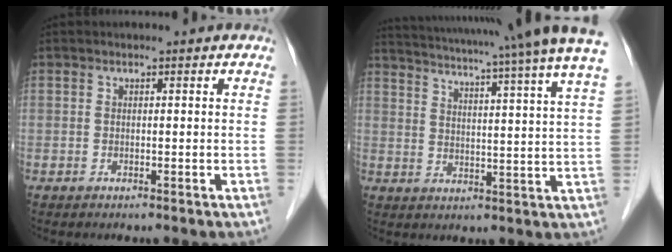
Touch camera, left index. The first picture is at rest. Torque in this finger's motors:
{"motor_torque": [1.05, -1.09, 0.46, 0.12]}